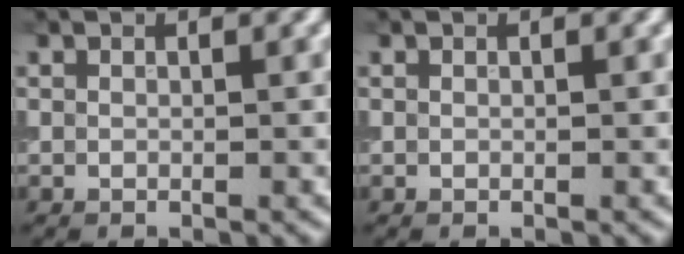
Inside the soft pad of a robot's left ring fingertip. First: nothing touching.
{"total": 0.0}